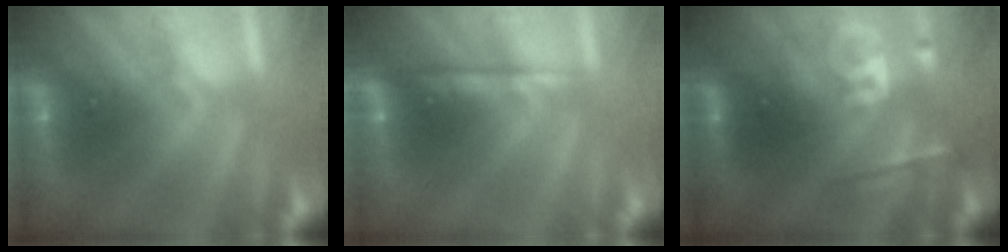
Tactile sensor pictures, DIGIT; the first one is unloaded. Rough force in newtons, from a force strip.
{"total": 2.2}
{"total": 2.3}